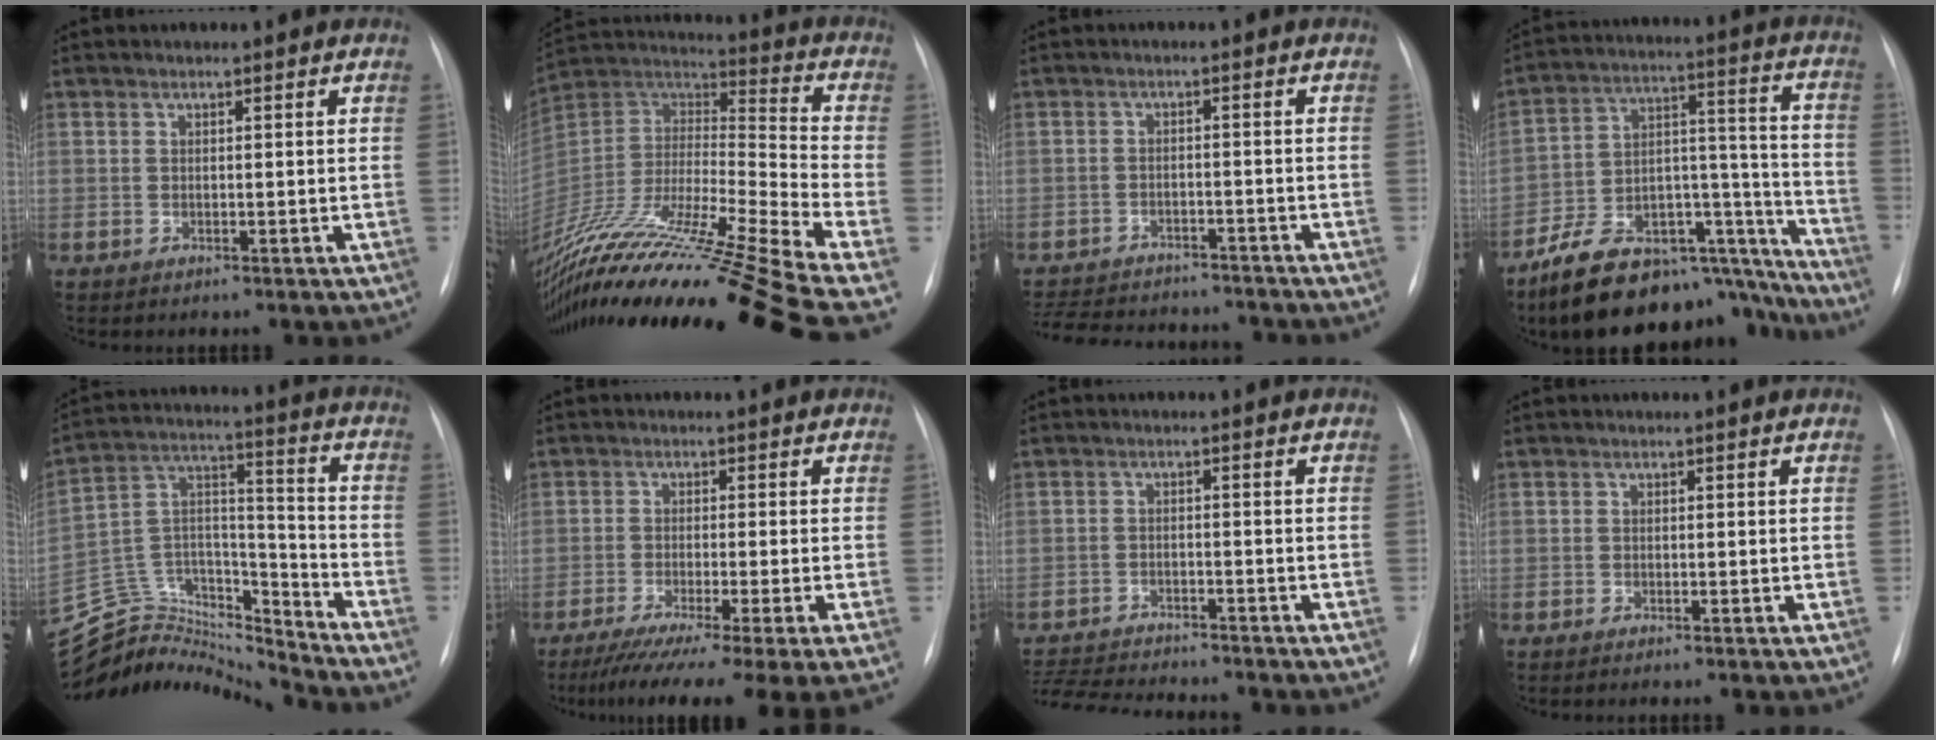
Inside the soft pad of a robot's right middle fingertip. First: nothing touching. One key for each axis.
{"total": 31.9, "fx": -25.9, "fy": -1.6, "fz": 18.5, "tx": -0.329, "ty": -0.059, "tz": -0.448}
{"total": 15.7, "fx": -14.2, "fy": 4.5, "fz": 5.1, "tx": -0.122, "ty": -0.005, "tz": -0.192}
{"total": 22.4, "fx": -19.5, "fy": 7.5, "fz": 8.0, "tx": -0.093, "ty": 0.060, "tz": -0.298}
{"total": 19.7, "fx": -19.3, "fy": 2.9, "fz": 2.1, "tx": -0.045, "ty": 0.065, "tz": -0.324}
{"total": 15.2, "fx": -11.8, "fy": -1.4, "fz": 9.5, "tx": -0.115, "ty": -0.050, "tz": -0.180}
{"total": 13.3, "fx": -12.5, "fy": 1.5, "fz": 4.4, "tx": -0.087, "ty": -0.006, "tz": -0.187}
{"total": 2.1, "fx": -1.8, "fy": -0.2, "fz": 1.1, "tx": -0.013, "ty": -0.001, "tz": -0.021}